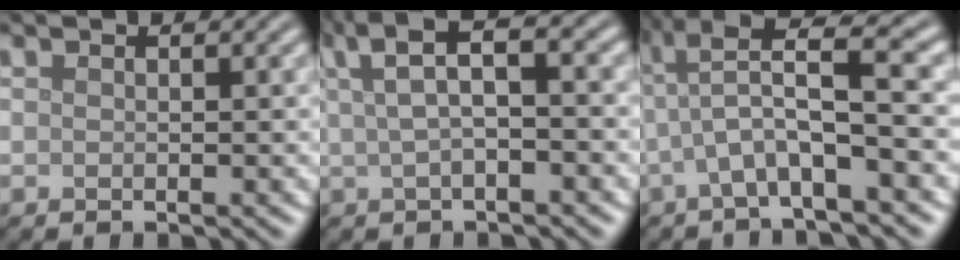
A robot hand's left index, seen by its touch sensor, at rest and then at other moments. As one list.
[{"total": 4.8, "force": [1.5, 1.4, 4.3], "torque": [-0.075, 0.018, 0.022]}, {"total": 6.3, "force": [-0.3, 1.1, 6.2], "torque": [-0.113, 0.023, -0.014]}]